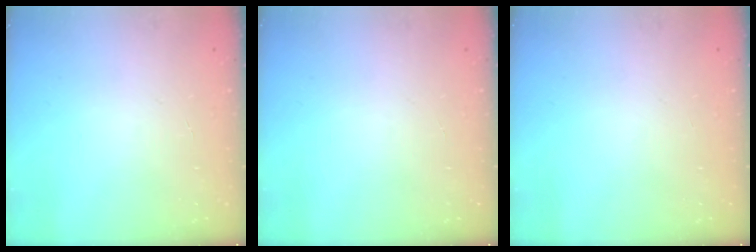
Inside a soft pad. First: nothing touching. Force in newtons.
{"total": 0.0}
{"total": 0.0}